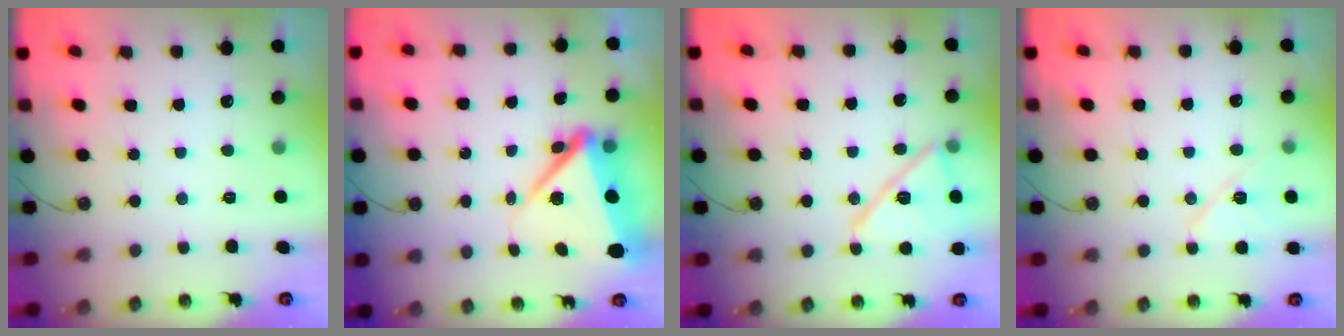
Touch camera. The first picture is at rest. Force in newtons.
{"total": 9.5, "press": 9.4, "slide": 1.8}
{"total": 15.1, "press": 15.1, "slide": 0.1}
{"total": 9.0, "press": 8.9, "slide": 1.5}